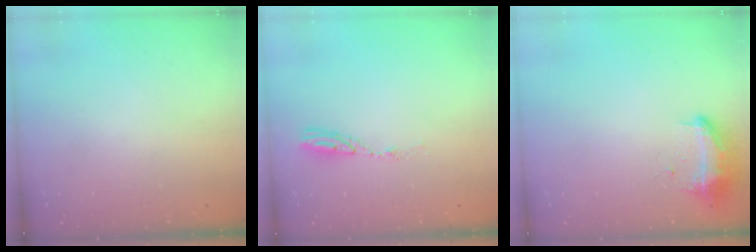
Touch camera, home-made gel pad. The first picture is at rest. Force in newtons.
{"total": 4.8, "press": 4.8, "slide": 0.5}
{"total": 9.5, "press": 9.5, "slide": 0.6}